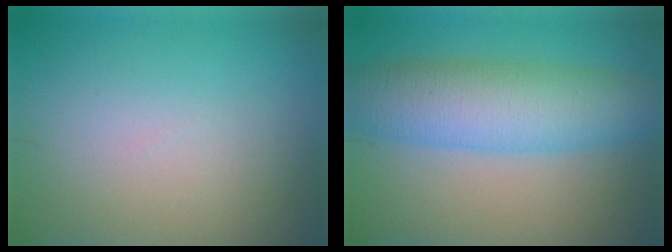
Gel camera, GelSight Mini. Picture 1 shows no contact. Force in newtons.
{"total": 7.4, "press": 7.4, "slide": 0.1}